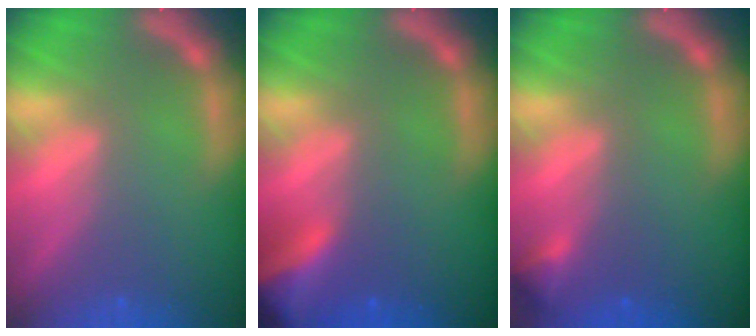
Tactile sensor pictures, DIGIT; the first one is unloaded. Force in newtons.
{"total": 6.5}
{"total": 1.4}